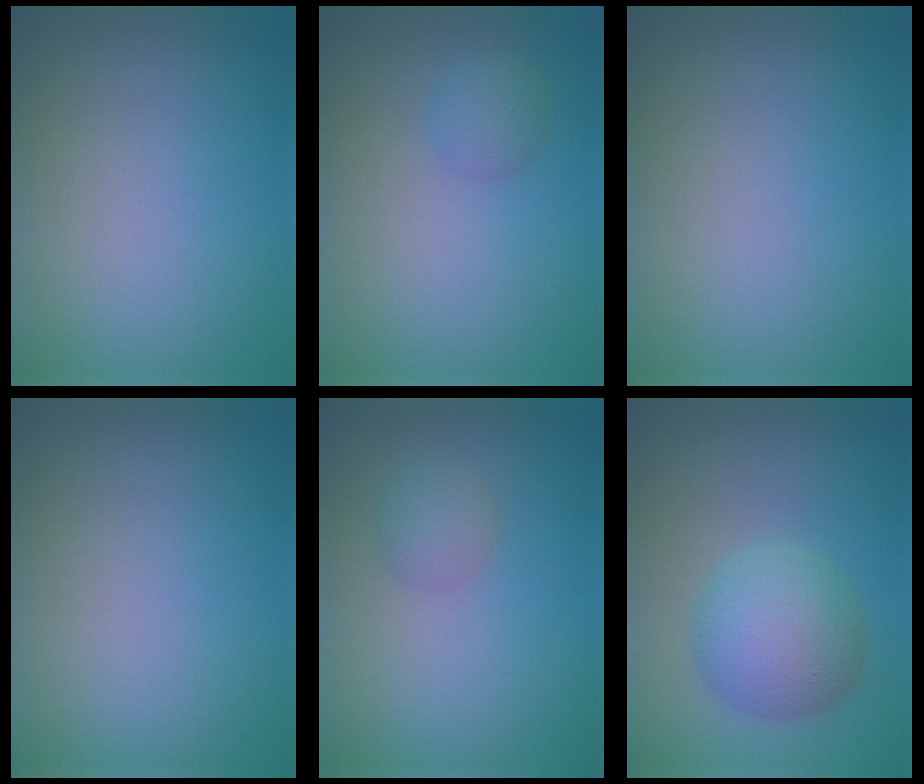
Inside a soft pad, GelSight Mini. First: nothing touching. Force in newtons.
{"total": 1.5, "press": 1.5, "slide": 0.0}
{"total": 0.0}
{"total": 0.0}
{"total": 1.7, "press": 1.7, "slide": 0.0}
{"total": 5.3, "press": 5.3, "slide": 0.2}